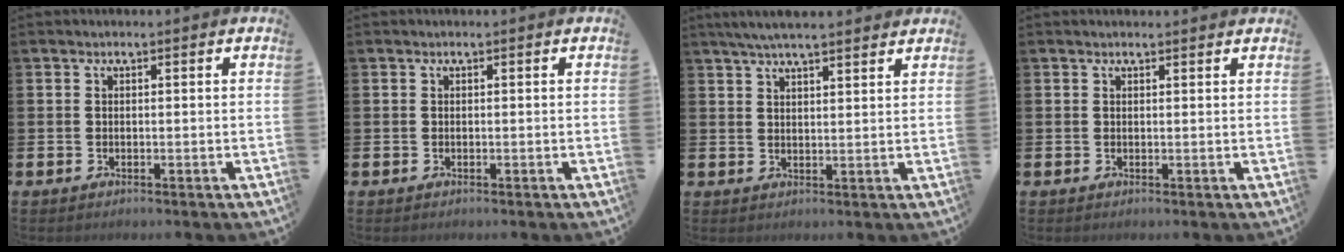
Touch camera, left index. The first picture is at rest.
{"total": 0.0}
{"total": 4.7, "force": [4.3, 0.5, 1.8], "torque": [-0.044, -0.009, 0.078]}
{"total": 0.6, "force": [0.6, 0.0, 0.2], "torque": [0.006, -0.003, 0.009]}